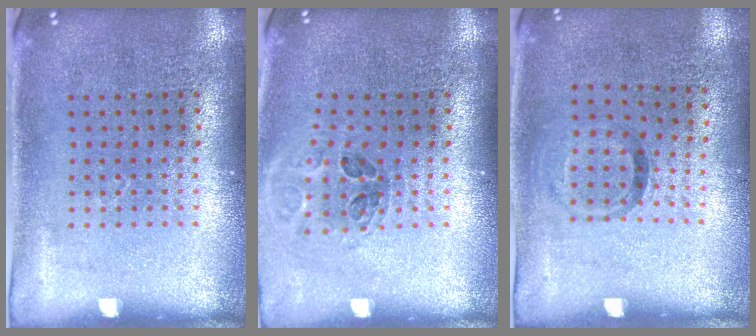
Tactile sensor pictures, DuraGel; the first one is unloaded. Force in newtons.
{"total": 1.0, "press": 1.0, "slide": 0.1}
{"total": 1.0, "press": 0.6, "slide": 0.8}